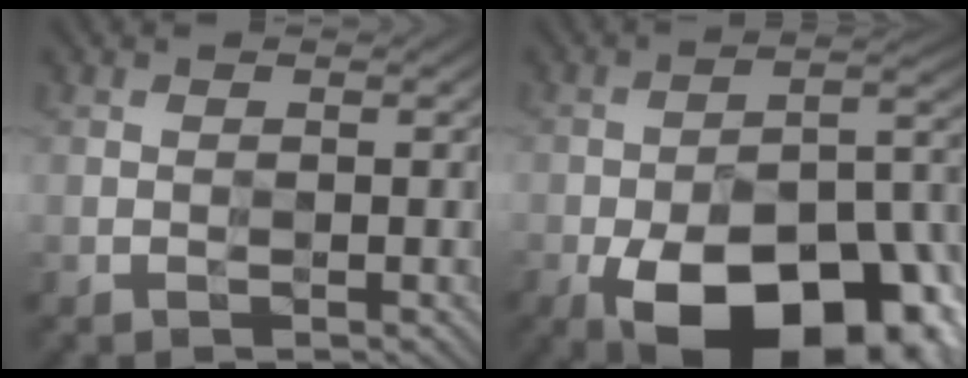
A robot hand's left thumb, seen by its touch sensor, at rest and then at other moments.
{"total": 19.6, "force": [-11.4, 9.0, 13.1], "torque": [-0.194, -0.025, -0.175]}